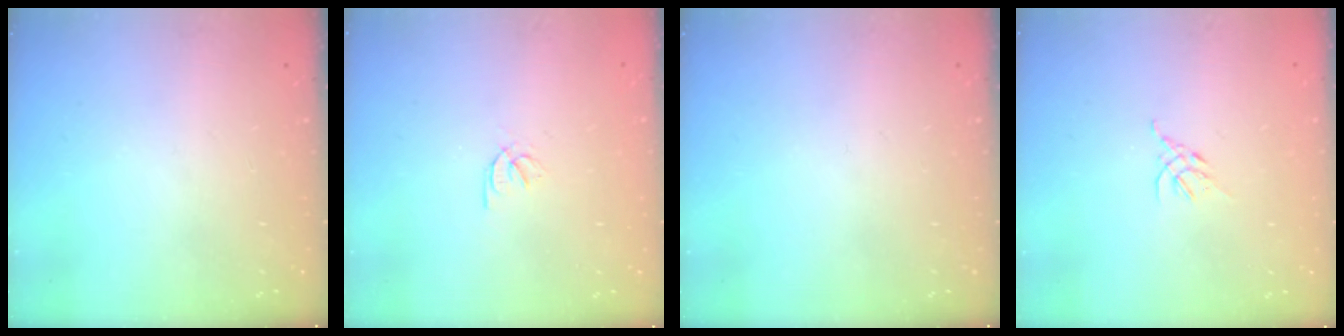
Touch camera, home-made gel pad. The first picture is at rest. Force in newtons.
{"total": 2.2, "press": 2.2, "slide": 0.2}
{"total": 0.0}
{"total": 2.7, "press": 2.6, "slide": 0.7}